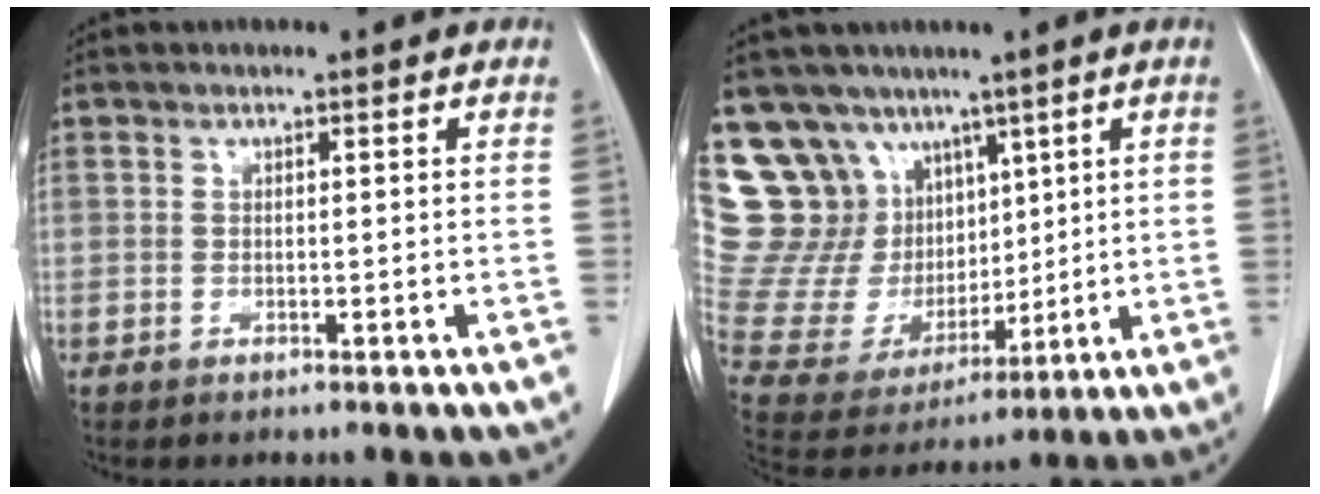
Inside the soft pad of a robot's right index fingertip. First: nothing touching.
{"total": 18.6, "force": [10.6, 14.1, 5.7], "torque": [-0.138, 0.061, 0.227]}